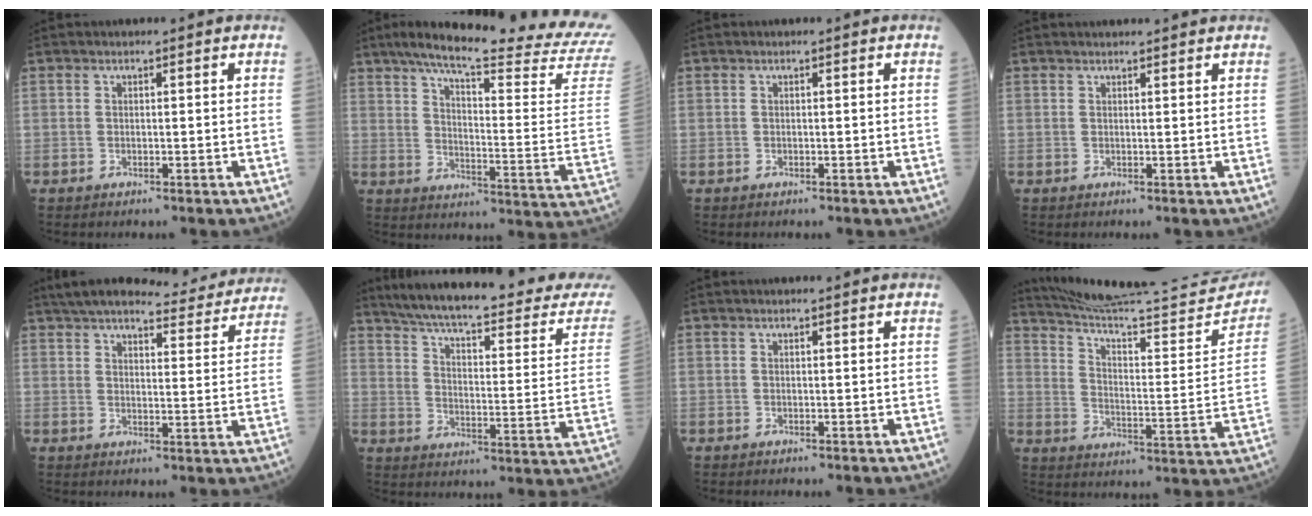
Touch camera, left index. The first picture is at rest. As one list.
[{"total": 26.4, "force": [23.1, 0.0, 12.8], "torque": [-0.194, -0.087, 0.289]}, {"total": 0.0}, {"total": 4.4, "force": [4.2, 0.3, 1.3], "torque": [-0.016, 0.021, 0.049]}, {"total": 18.7, "force": [17.0, 3.4, 7.0], "torque": [-0.093, -0.004, 0.210]}, {"total": 27.2, "force": [24.4, 2.2, 11.8], "torque": [-0.183, -0.070, 0.312]}, {"total": 1.6, "force": [1.5, 0.0, 0.5], "torque": [-0.007, 0.010, 0.021]}, {"total": 28.0, "force": [26.5, 1.0, 9.2], "torque": [-0.144, -0.086, 0.350]}]